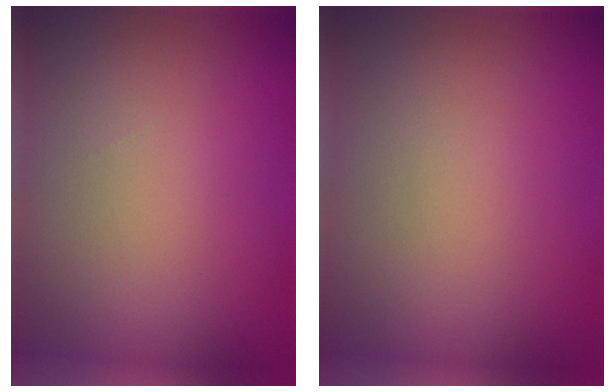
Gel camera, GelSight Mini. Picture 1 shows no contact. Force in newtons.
{"total": 0.0}